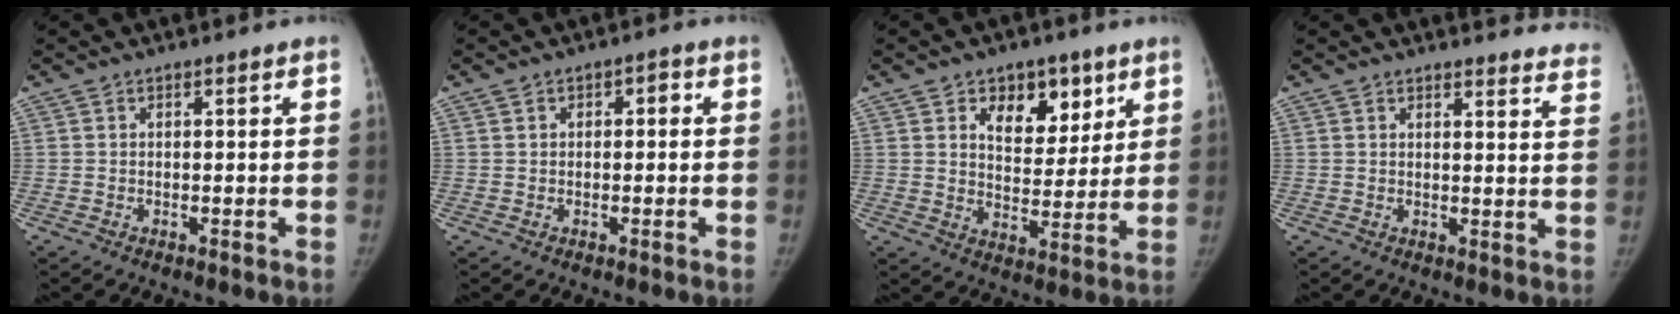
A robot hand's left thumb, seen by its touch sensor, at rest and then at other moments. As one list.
[{"total": 2.2, "force": [0.2, 1.7, 1.4], "torque": [-0.012, 0.009, 0.003]}, {"total": 10.6, "force": [5.6, 6.9, 5.9], "torque": [-0.046, -0.030, 0.089]}, {"total": 15.5, "force": [15.1, 2.4, 2.7], "torque": [0.013, -0.105, 0.141]}]